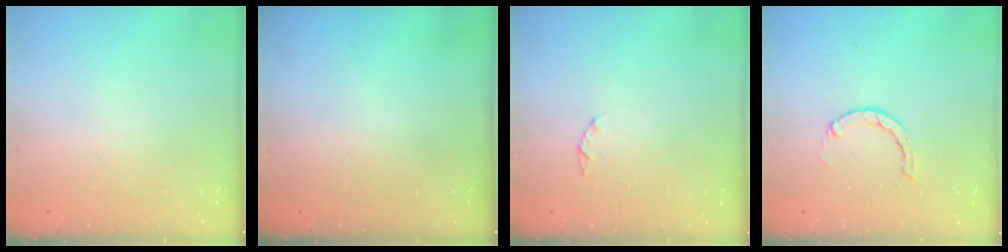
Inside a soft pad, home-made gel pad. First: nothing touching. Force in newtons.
{"total": 0.0}
{"total": 1.4, "press": 1.4, "slide": 0.3}
{"total": 2.8, "press": 2.7, "slide": 0.4}